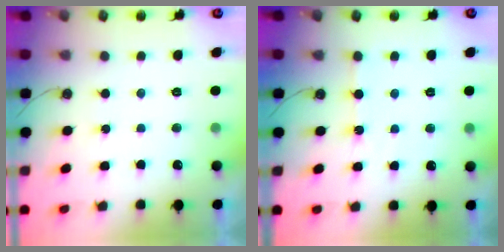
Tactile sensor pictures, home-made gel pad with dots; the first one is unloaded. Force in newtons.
{"total": 1.8, "press": 1.8, "slide": 0.4}